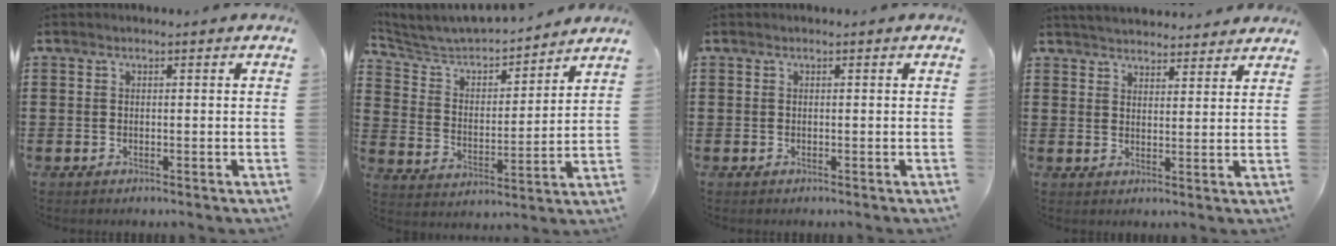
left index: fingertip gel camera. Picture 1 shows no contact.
{"total": 5.1, "force": [4.8, 1.2, 1.3], "torque": [-0.053, -0.035, 0.075]}
{"total": 0.0}
{"total": 3.7, "force": [3.6, 0.1, 0.2], "torque": [-0.013, -0.014, 0.067]}